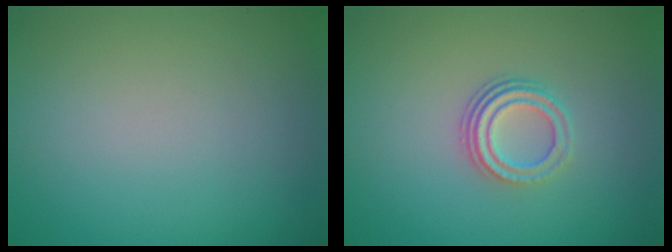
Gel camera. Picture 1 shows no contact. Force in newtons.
{"total": 3.1, "press": 2.3, "slide": 2.2}